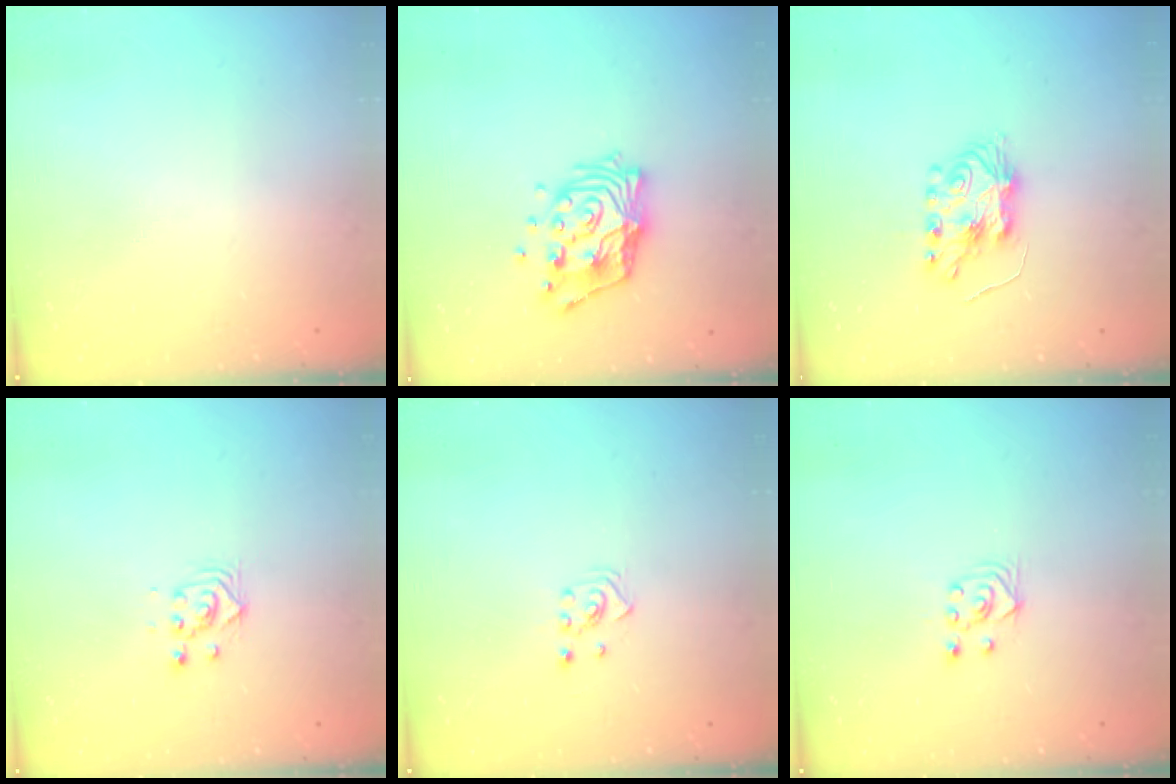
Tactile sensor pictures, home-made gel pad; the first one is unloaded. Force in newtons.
{"total": 13.7, "press": 13.6, "slide": 1.5}
{"total": 7.3, "press": 7.2, "slide": 0.6}
{"total": 2.8, "press": 2.8, "slide": 0.1}
{"total": 2.3, "press": 2.2, "slide": 0.8}
{"total": 2.6, "press": 2.5, "slide": 1.0}